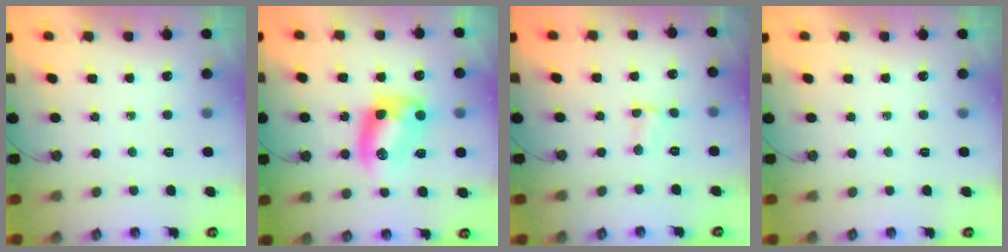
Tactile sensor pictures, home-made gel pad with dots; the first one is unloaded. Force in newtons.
{"total": 11.1, "press": 11.0, "slide": 0.4}
{"total": 1.5, "press": 1.5, "slide": 0.1}
{"total": 0.0}